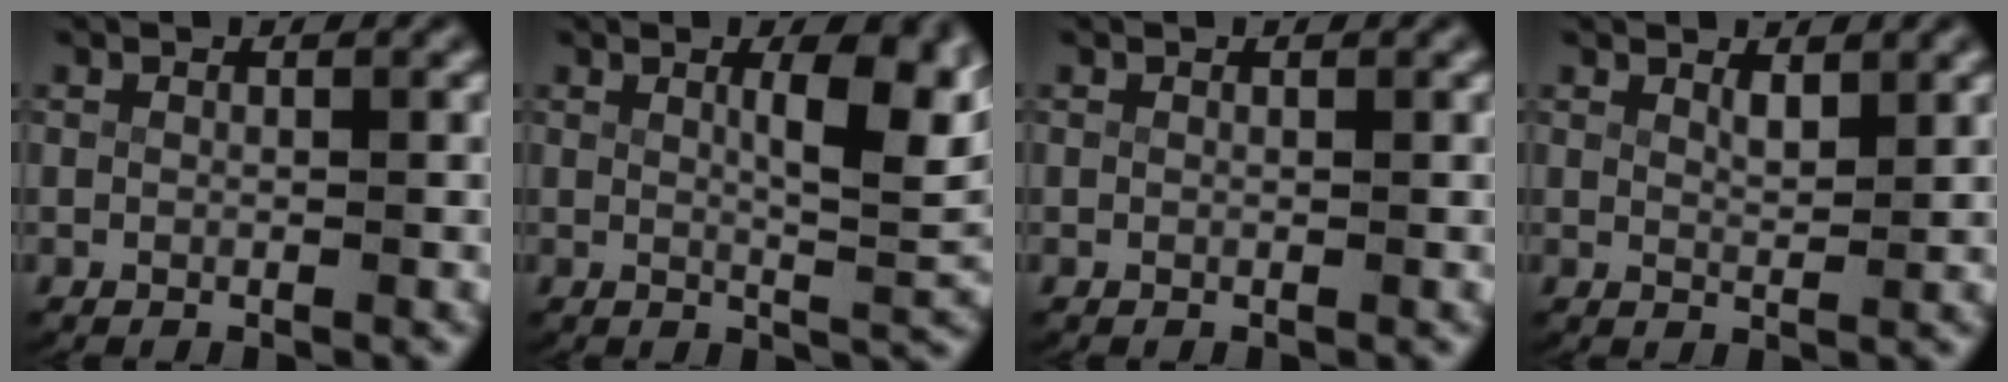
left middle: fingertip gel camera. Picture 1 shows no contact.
{"total": 6.4, "force": [2.5, 2.0, 5.5], "torque": [-0.061, 0.005, 0.033]}
{"total": 0.0}
{"total": 1.4, "force": [1.1, 0.5, 0.7], "torque": [-0.010, -0.010, 0.020]}